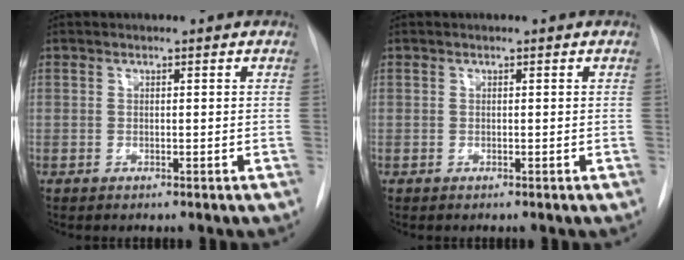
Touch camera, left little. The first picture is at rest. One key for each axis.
{"total": 0.0}